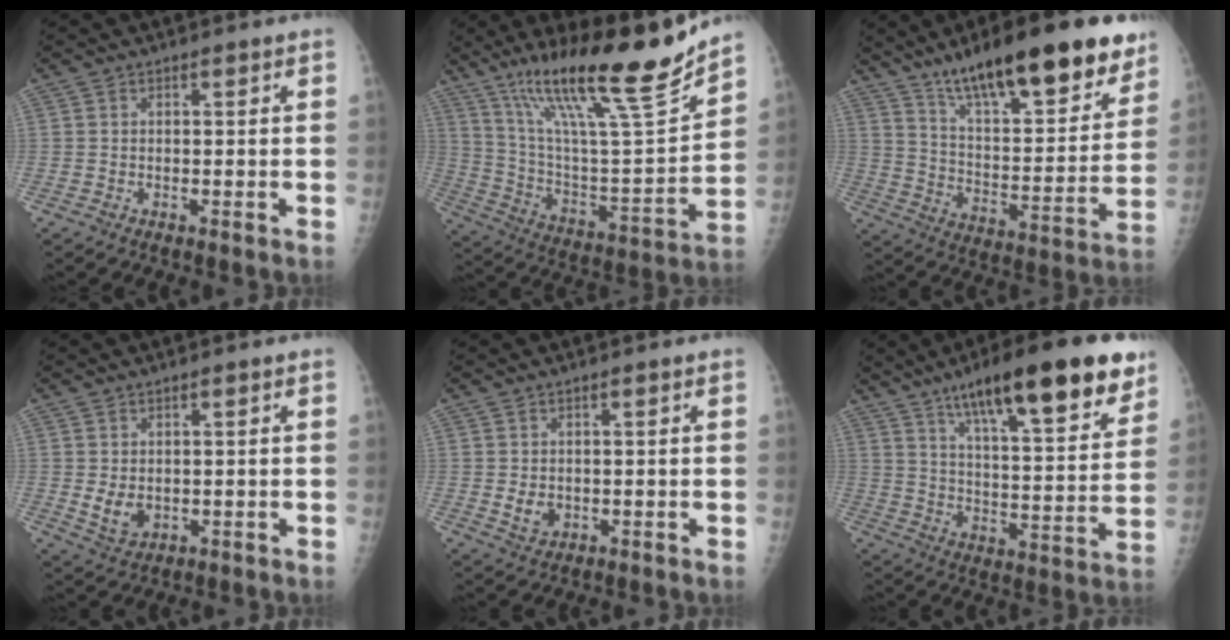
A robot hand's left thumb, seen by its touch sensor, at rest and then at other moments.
{"total": 25.2, "force": [17.9, 3.3, 17.5], "torque": [-0.272, -0.070, 0.314]}
{"total": 25.5, "force": [17.4, 7.5, 17.2], "torque": [-0.224, -0.057, 0.276]}
{"total": 3.9, "force": [0.1, 2.8, 2.7], "torque": [-0.034, -0.009, 0.013]}
{"total": 2.8, "force": [-0.1, 2.2, 1.7], "torque": [-0.022, -0.003, 0.006]}
{"total": 24.6, "force": [15.1, 6.3, 18.3], "torque": [-0.247, -0.042, 0.232]}